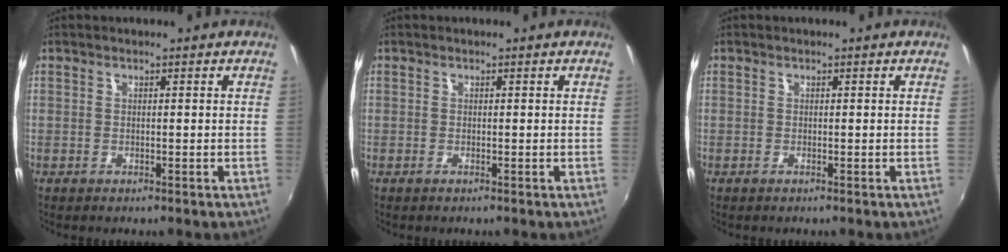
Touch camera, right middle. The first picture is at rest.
{"total": 0.0}
{"total": 0.0}